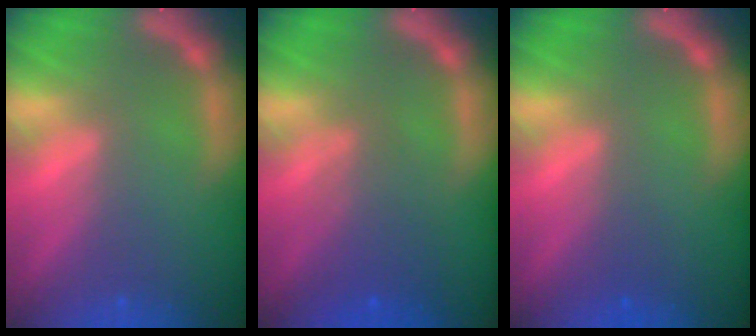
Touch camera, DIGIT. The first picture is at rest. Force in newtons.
{"total": 3.6}
{"total": 0.9}